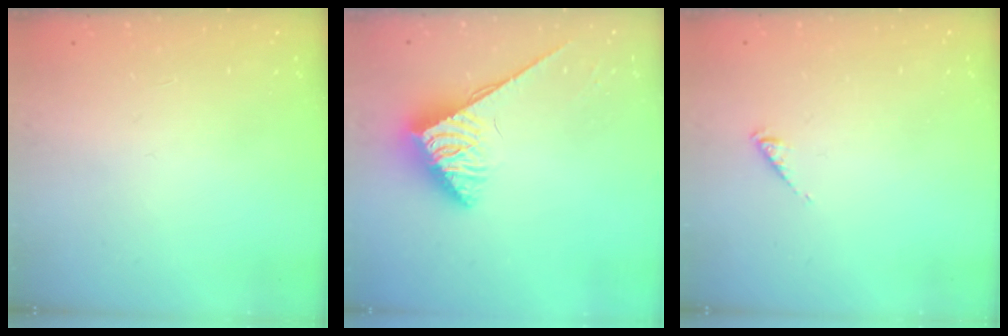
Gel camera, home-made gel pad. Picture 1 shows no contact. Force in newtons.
{"total": 3.9, "press": 3.9, "slide": 0.5}
{"total": 0.8, "press": 0.8, "slide": 0.1}